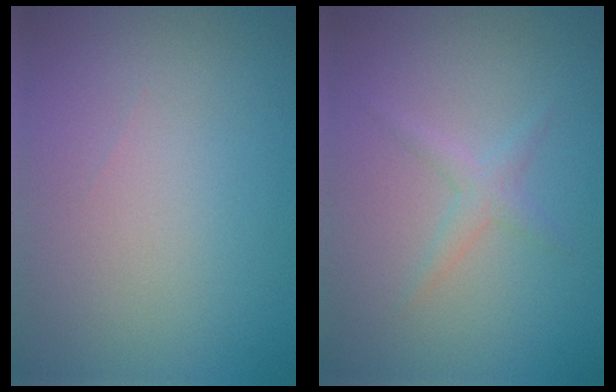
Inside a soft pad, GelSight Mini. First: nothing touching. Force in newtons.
{"total": 1.4, "press": 1.4, "slide": 0.0}